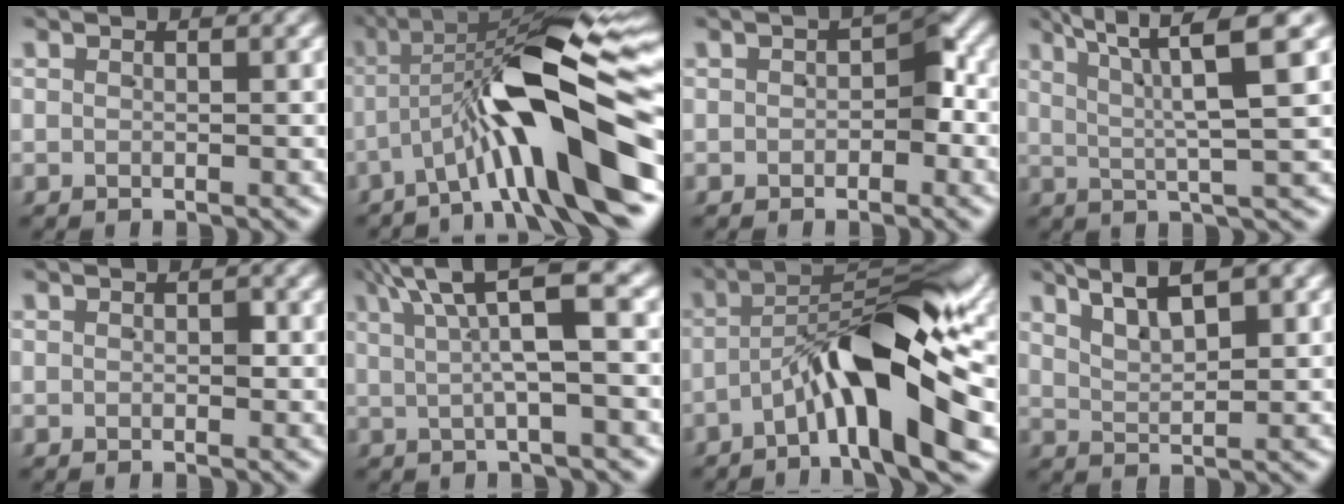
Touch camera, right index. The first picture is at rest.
{"total": 14.2, "force": [-1.4, 3.9, 13.6], "torque": [-0.198, 0.007, -0.016]}
{"total": 2.3, "force": [-0.6, 1.4, 1.8], "torque": [-0.019, -0.007, -0.003]}
{"total": 6.0, "force": [3.3, -0.2, 5.0], "torque": [-0.071, 0.010, 0.050]}
{"total": 0.8, "force": [0.0, 0.5, 0.6], "torque": [-0.007, -0.007, 0.003]}
{"total": 6.3, "force": [2.7, 0.7, 5.6], "torque": [-0.074, 0.024, 0.035]}
{"total": 10.7, "force": [-1.7, 3.0, 10.2], "torque": [-0.149, 0.003, -0.030]}
{"total": 5.3, "force": [3.7, 1.7, 3.4], "torque": [-0.056, 0.012, 0.059]}